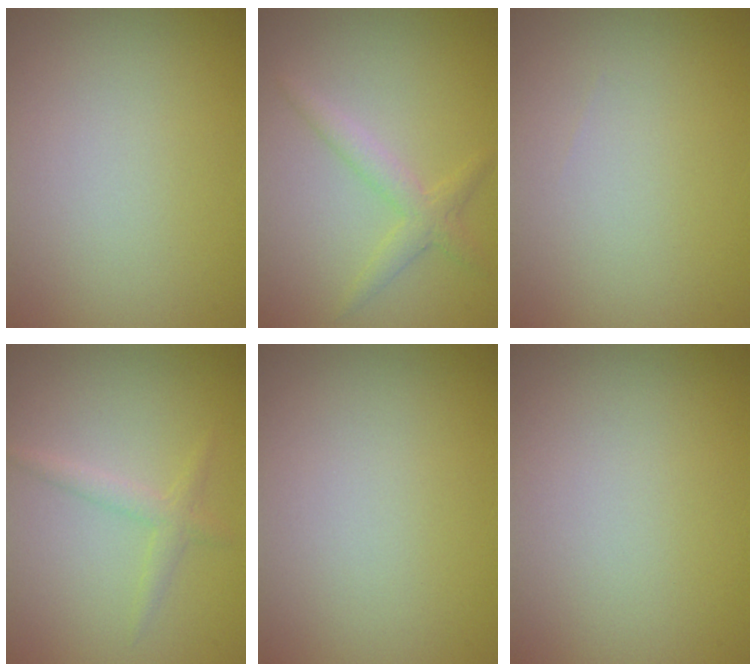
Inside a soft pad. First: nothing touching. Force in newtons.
{"total": 2.1, "press": 2.1, "slide": 0.1}
{"total": 0.0}
{"total": 1.5, "press": 1.5, "slide": 0.1}
{"total": 0.0}
{"total": 0.0}